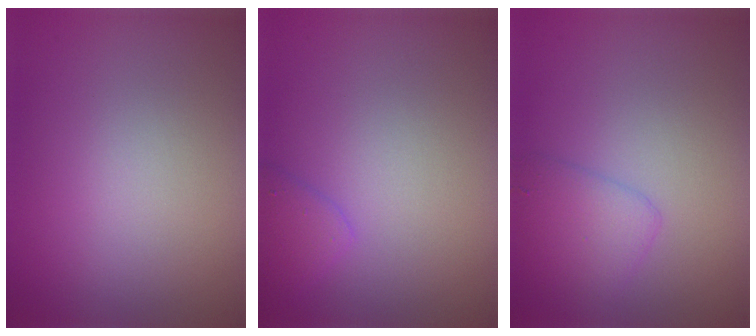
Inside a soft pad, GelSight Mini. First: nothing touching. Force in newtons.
{"total": 1.9, "press": 1.9, "slide": 0.1}
{"total": 2.4, "press": 2.4, "slide": 0.1}